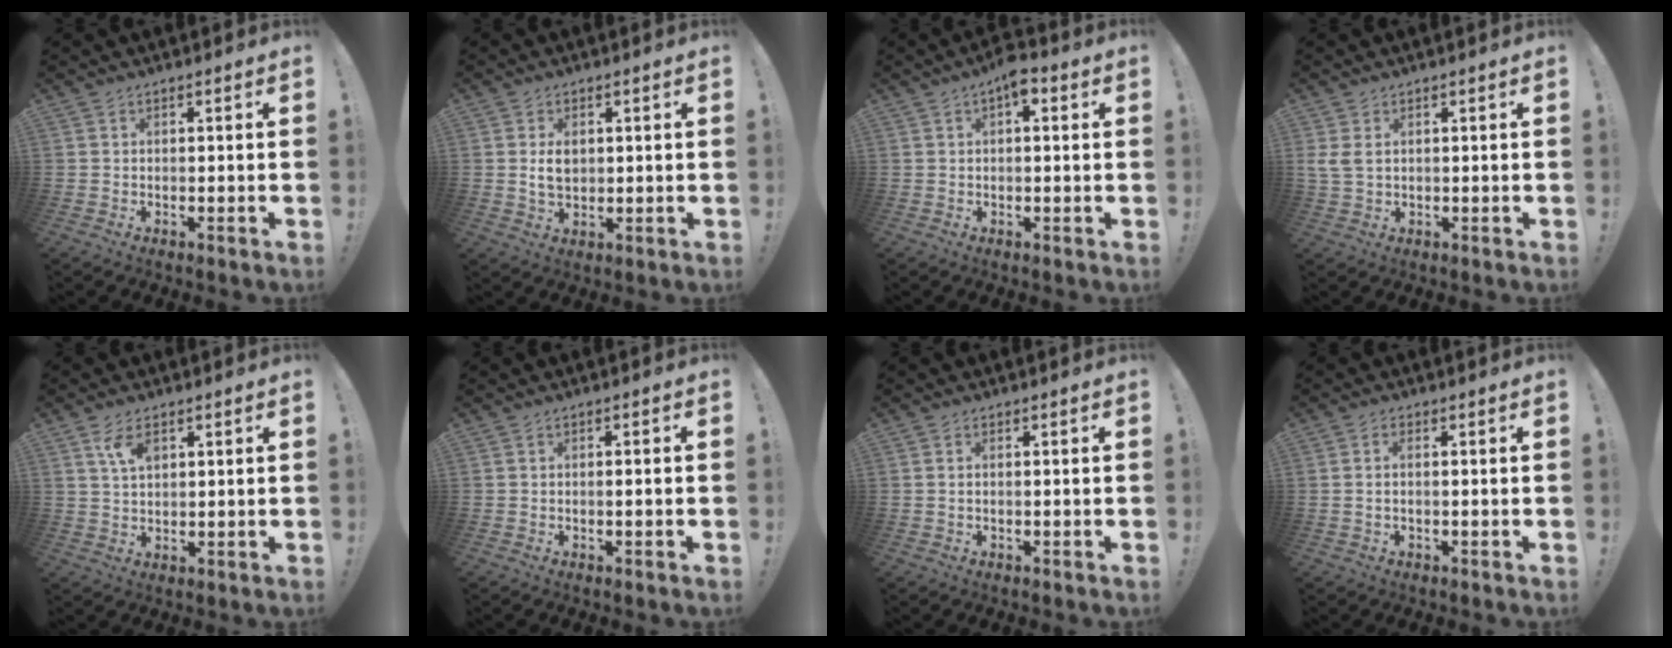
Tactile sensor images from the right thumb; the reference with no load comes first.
{"total": 4.4, "force": [0.7, 3.0, 3.2], "torque": [-0.050, 0.001, 0.009]}
{"total": 4.2, "force": [1.7, 1.9, 3.4], "torque": [-0.042, -0.005, 0.023]}
{"total": 3.7, "force": [1.3, 2.3, 2.5], "torque": [-0.054, 0.000, 0.027]}
{"total": 5.6, "force": [2.7, 2.9, 3.9], "torque": [-0.068, -0.006, 0.049]}
{"total": 1.1, "force": [-0.4, -0.3, 1.0], "torque": [-0.009, -0.004, -0.009]}
{"total": 0.8, "force": [0.1, -0.1, 0.8], "torque": [-0.017, 0.000, 0.002]}
{"total": 1.8, "force": [0.1, 0.2, 1.8], "torque": [-0.036, 0.001, 0.001]}